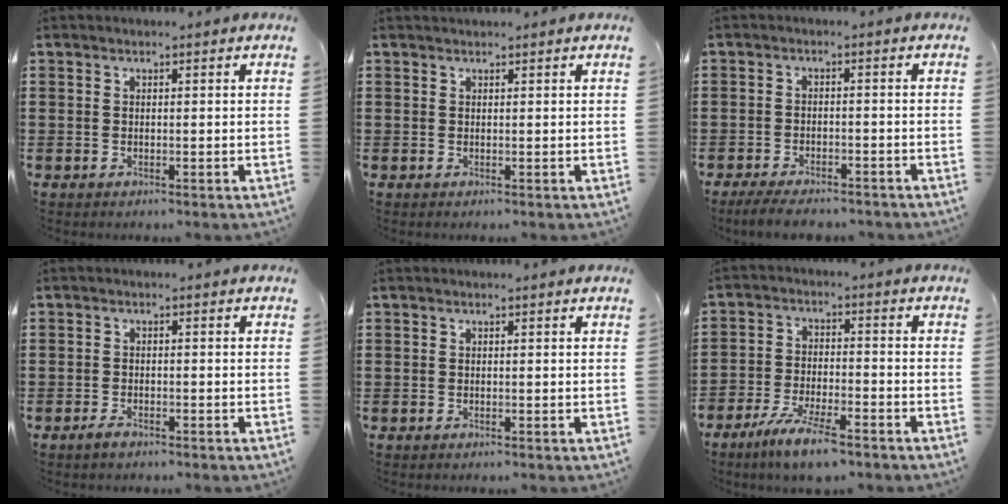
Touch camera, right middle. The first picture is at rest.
{"total": 0.9, "force": [0.9, -0.1, 0.1], "torque": [-0.003, -0.001, 0.017]}
{"total": 3.4, "force": [-3.2, 0.6, 1.2], "torque": [-0.028, -0.001, -0.064]}
{"total": 1.2, "force": [-0.9, 0.4, 0.7], "torque": [-0.015, -0.004, -0.018]}
{"total": 0.0}
{"total": 6.6, "force": [-5.4, 1.0, 3.7], "torque": [-0.083, -0.008, -0.103]}